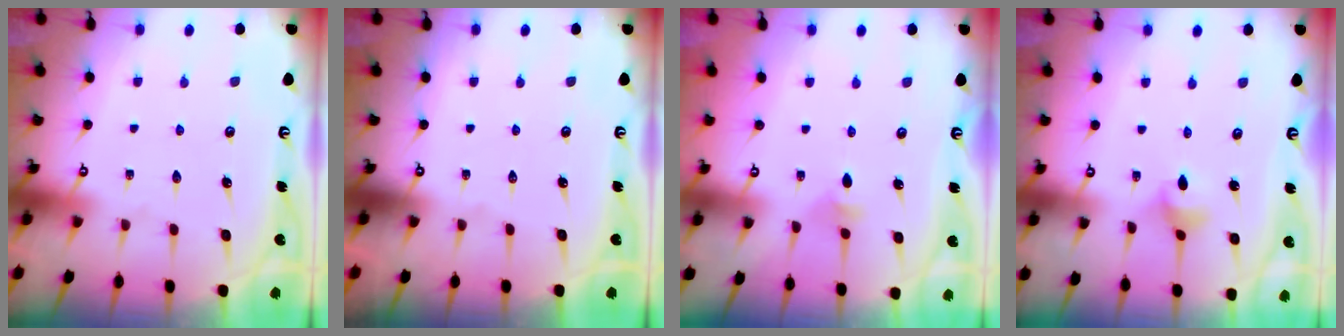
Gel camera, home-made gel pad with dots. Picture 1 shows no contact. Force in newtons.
{"total": 0.0}
{"total": 3.6, "press": 3.5, "slide": 0.8}
{"total": 3.0, "press": 2.9, "slide": 0.6}